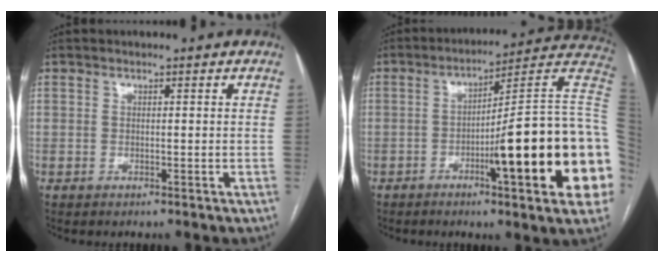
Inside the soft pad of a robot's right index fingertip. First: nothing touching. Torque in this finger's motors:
{"motor_torque": [2.14, 0.00, 1.05, 0.21]}